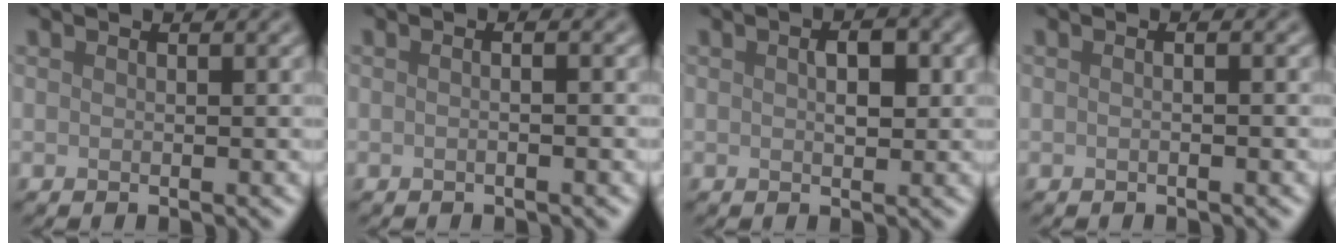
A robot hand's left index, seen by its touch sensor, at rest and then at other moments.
{"total": 2.5, "force": [0.4, 1.3, 2.1], "torque": [0.004, 0.003, -0.020]}
{"total": 2.4, "force": [0.5, 1.1, 2.1], "torque": [-0.033, 0.003, 0.006]}
{"total": 1.8, "force": [0.2, 0.9, 1.5], "torque": [0.001, -0.003, -0.012]}